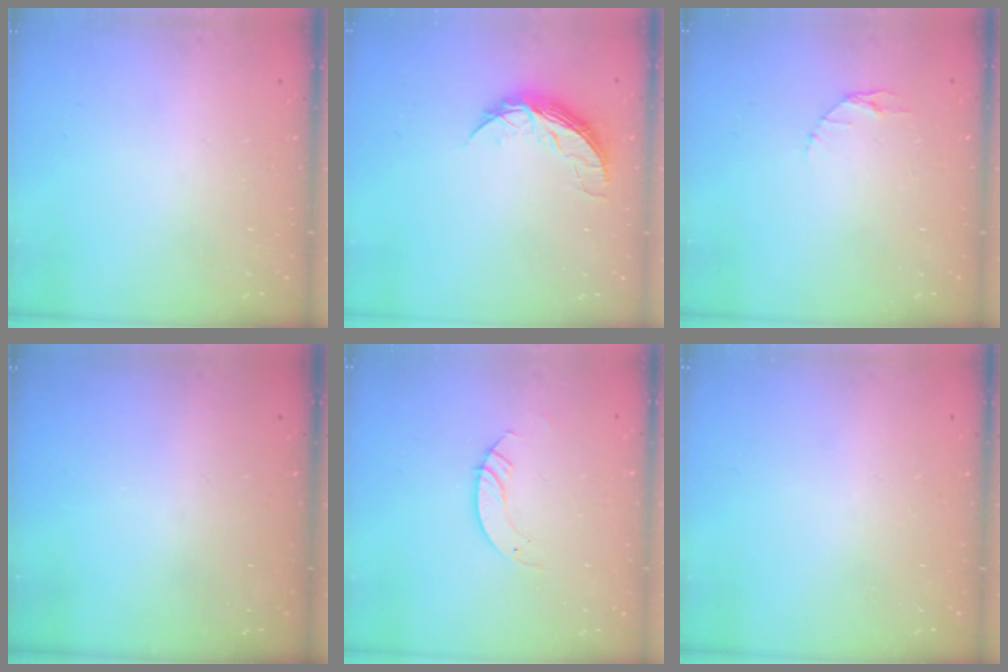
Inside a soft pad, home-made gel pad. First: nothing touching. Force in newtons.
{"total": 8.0, "press": 8.0, "slide": 0.6}
{"total": 2.9, "press": 2.9, "slide": 0.4}
{"total": 0.0}
{"total": 3.3, "press": 3.3, "slide": 0.2}
{"total": 0.0}